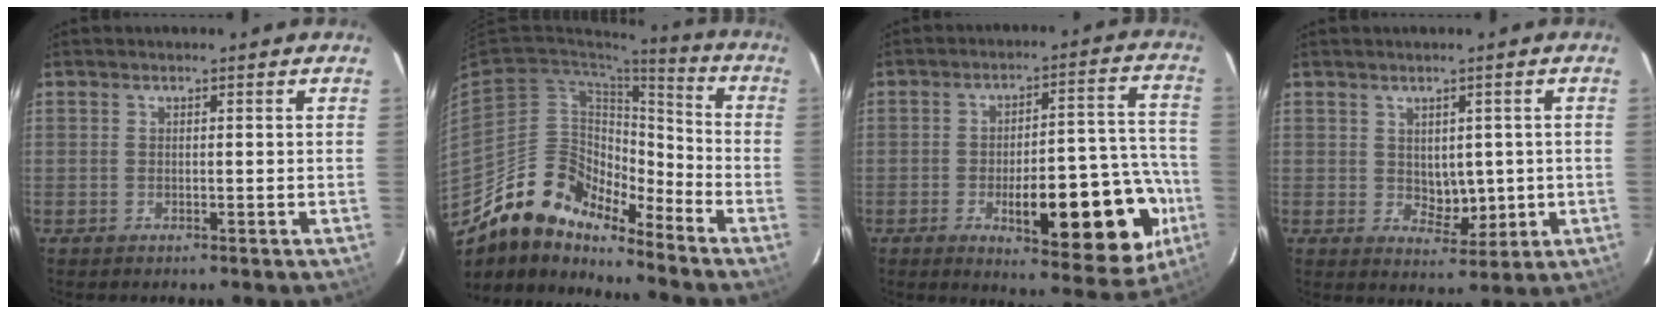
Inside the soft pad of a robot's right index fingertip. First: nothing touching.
{"total": 14.8, "force": [-12.5, 5.6, 5.4], "torque": [-0.091, 0.049, -0.226]}
{"total": 19.6, "force": [-6.6, 5.9, 17.5], "torque": [-0.163, 0.027, -0.071]}
{"total": 4.9, "force": [0.0, 3.2, 3.8], "torque": [-0.046, -0.002, 0.015]}